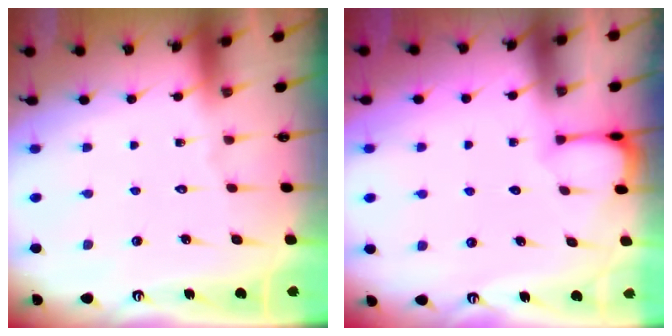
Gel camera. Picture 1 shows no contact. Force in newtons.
{"total": 1.6, "press": 1.6, "slide": 0.1}